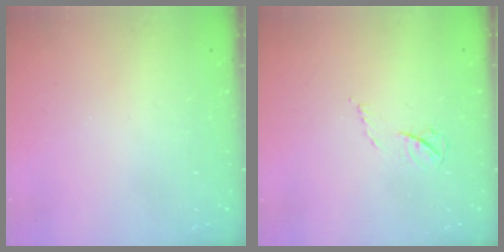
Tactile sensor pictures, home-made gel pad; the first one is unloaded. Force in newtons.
{"total": 4.8, "press": 4.8, "slide": 0.6}